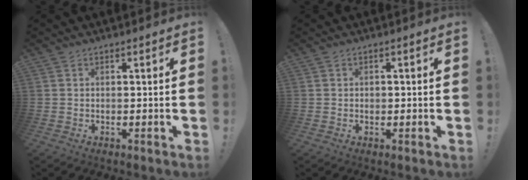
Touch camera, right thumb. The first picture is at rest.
{"total": 0.8, "force": [-0.3, 0.7, 0.1], "torque": [0.005, 0.001, -0.007]}